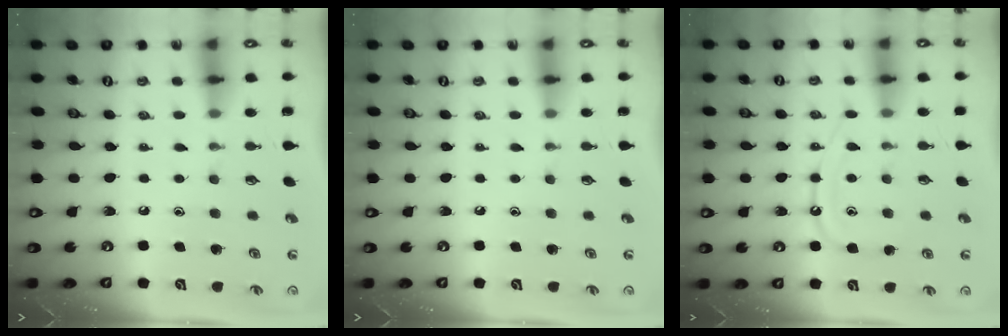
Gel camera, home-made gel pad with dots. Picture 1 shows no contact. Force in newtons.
{"total": 0.0}
{"total": 10.5, "press": 10.5, "slide": 1.0}